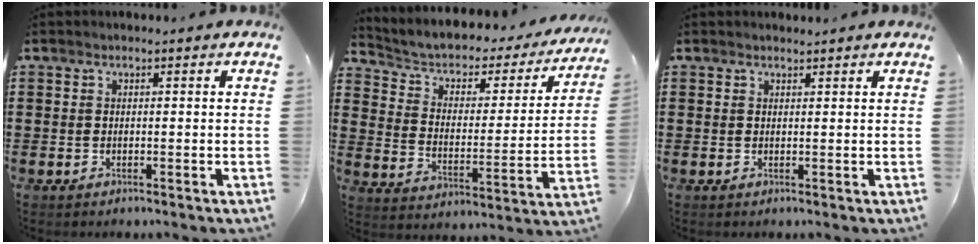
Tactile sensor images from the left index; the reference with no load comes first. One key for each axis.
{"total": 3.3, "fx": 2.0, "fy": 2.2, "fz": 1.4, "tx": -0.046, "ty": -0.021, "tz": 0.022}
{"total": 0.9, "fx": 0.9, "fy": 0.0, "fz": 0.2, "tx": -0.005, "ty": -0.001, "tz": 0.018}